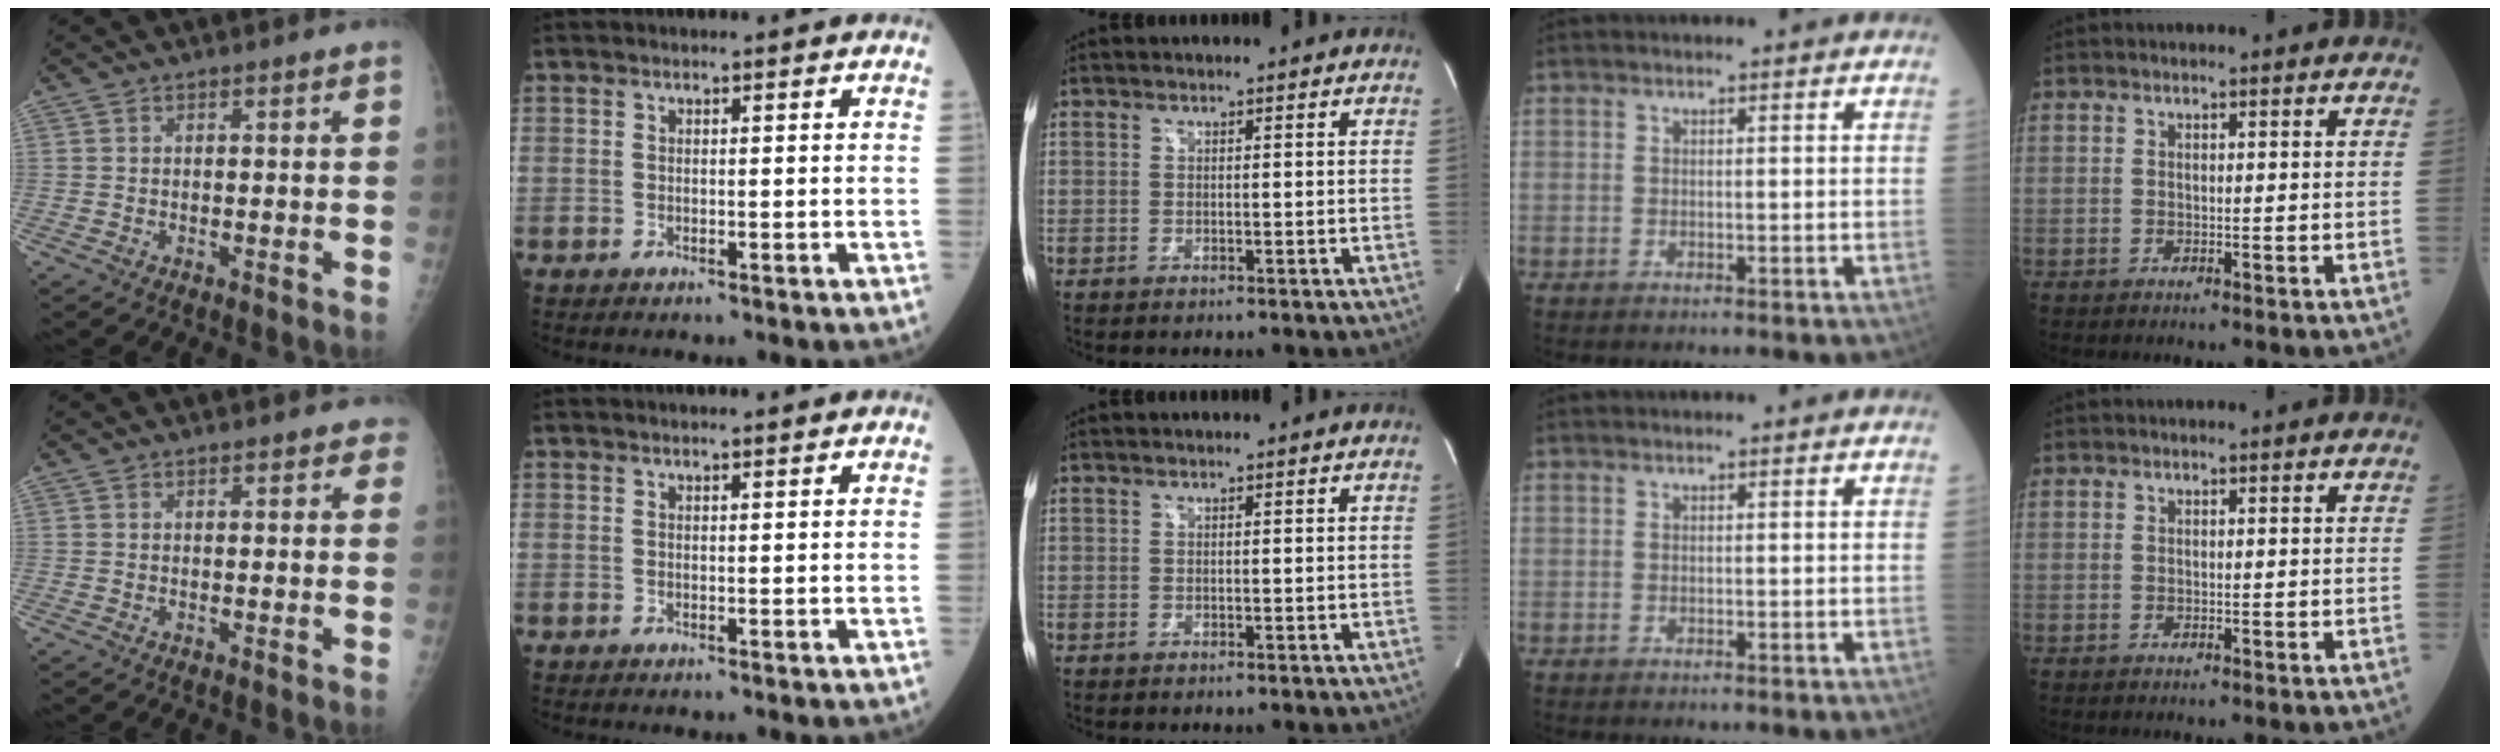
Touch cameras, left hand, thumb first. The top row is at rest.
{"thumb": {"total": 2.1, "force": [1.6, 1.2, 0.6], "torque": [0.022, -0.002, 0.009]}, "index": {"total": 2.1, "force": [1.9, 0.1, 0.8], "torque": [-0.002, 0.016, 0.026]}}